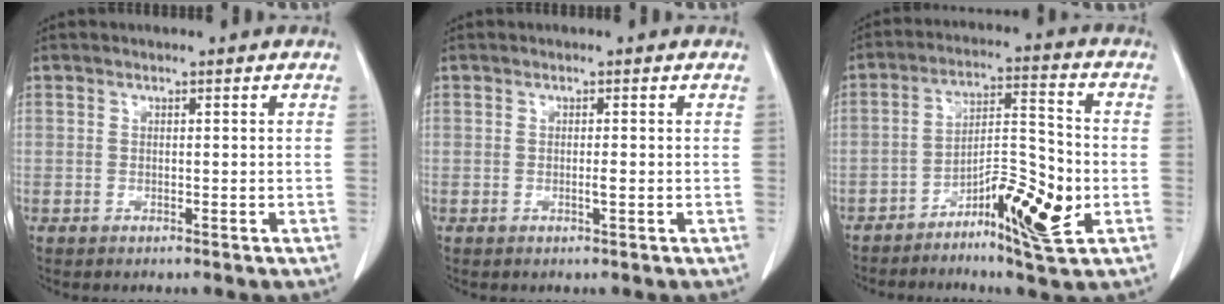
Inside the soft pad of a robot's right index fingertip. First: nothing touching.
{"total": 0.8, "force": [-0.2, 0.0, 0.8], "torque": [-0.015, 0.000, -0.003]}
{"total": 10.6, "force": [-4.2, 2.2, 9.5], "torque": [-0.153, 0.012, -0.066]}